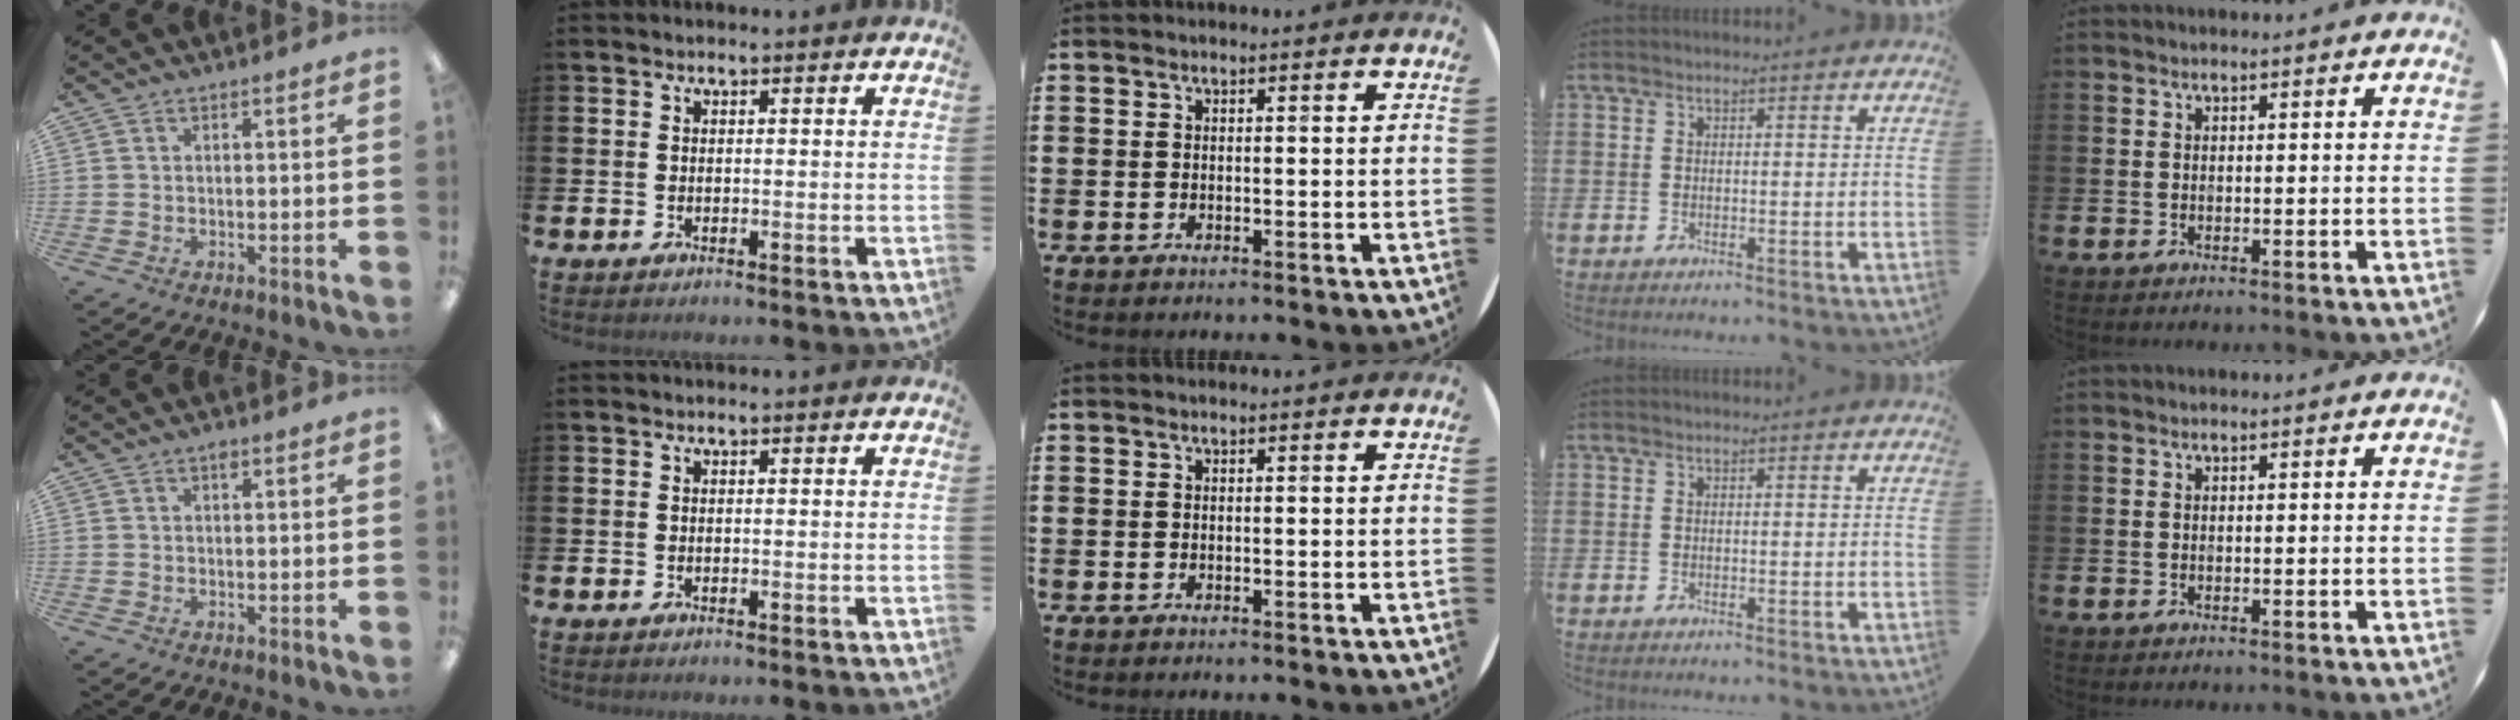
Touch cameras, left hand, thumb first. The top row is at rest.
{"thumb": {"total": 1.3, "force": [0.7, 0.7, 0.8], "torque": [-0.010, 0.000, 0.011]}}